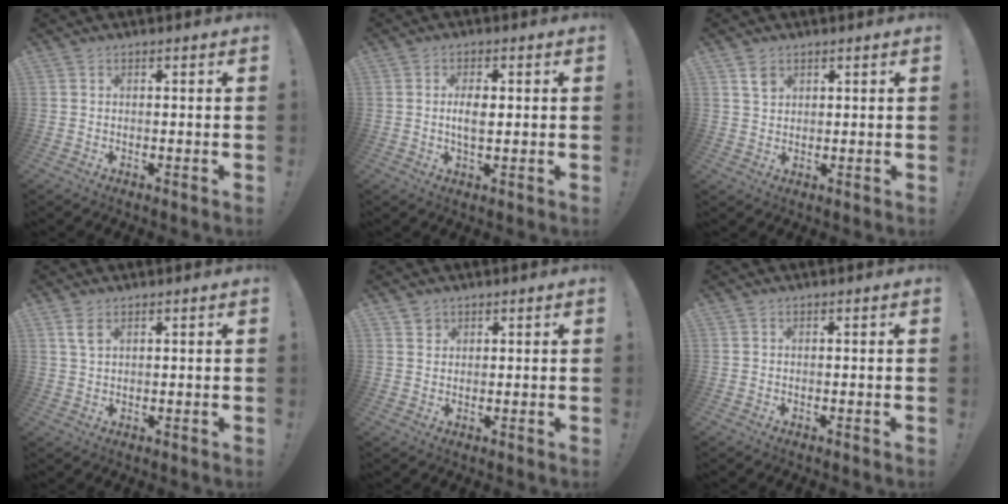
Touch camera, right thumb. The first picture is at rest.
{"total": 4.5, "force": [0.1, 2.0, 4.0], "torque": [-0.073, 0.001, -0.004]}
{"total": 4.0, "force": [2.3, 3.1, 1.0], "torque": [-0.002, -0.012, 0.040]}
{"total": 3.6, "force": [1.8, 1.6, 2.6], "torque": [-0.044, -0.004, 0.031]}
{"total": 1.9, "force": [1.4, 1.3, 0.2], "torque": [0.010, -0.011, 0.023]}
{"total": 0.0}